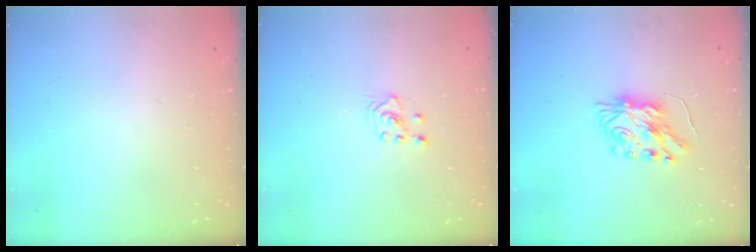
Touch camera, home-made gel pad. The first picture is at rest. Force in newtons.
{"total": 2.5, "press": 2.4, "slide": 0.9}
{"total": 8.1, "press": 8.1, "slide": 0.6}